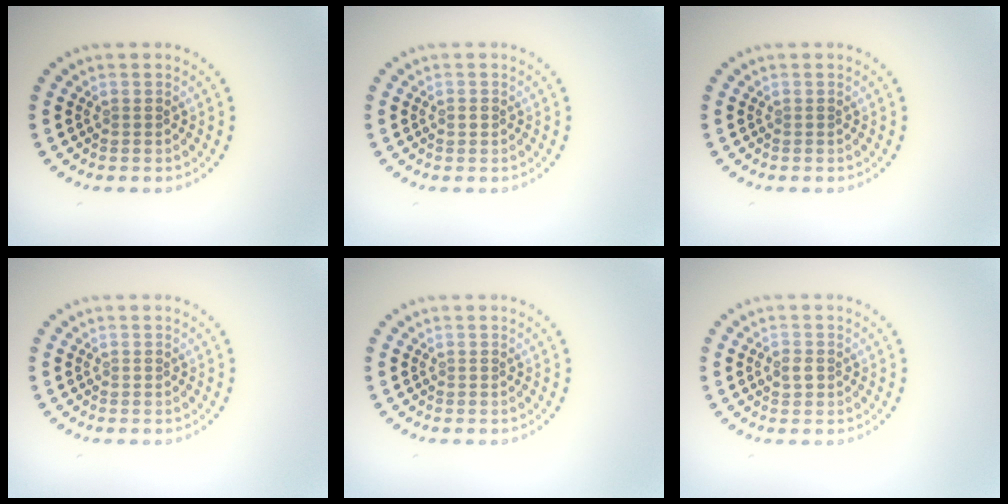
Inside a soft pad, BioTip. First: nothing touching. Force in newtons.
{"total": 0.9, "press": 0.8, "slide": 0.2}
{"total": 0.0}
{"total": 0.0}
{"total": 0.0}
{"total": 1.3, "press": 1.2, "slide": 0.2}